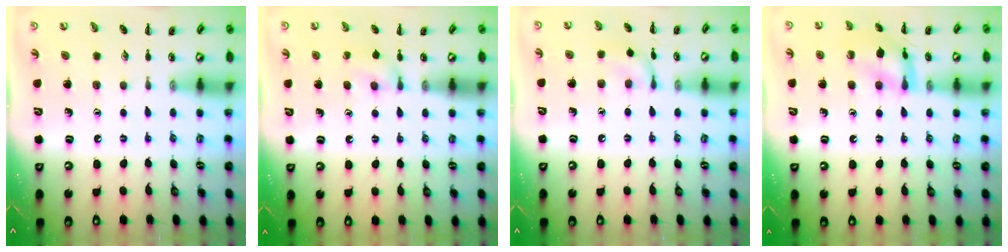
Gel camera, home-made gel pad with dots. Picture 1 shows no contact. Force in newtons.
{"total": 5.4, "press": 5.1, "slide": 1.7}
{"total": 6.9, "press": 6.8, "slide": 0.9}
{"total": 12.8, "press": 12.8, "slide": 0.9}